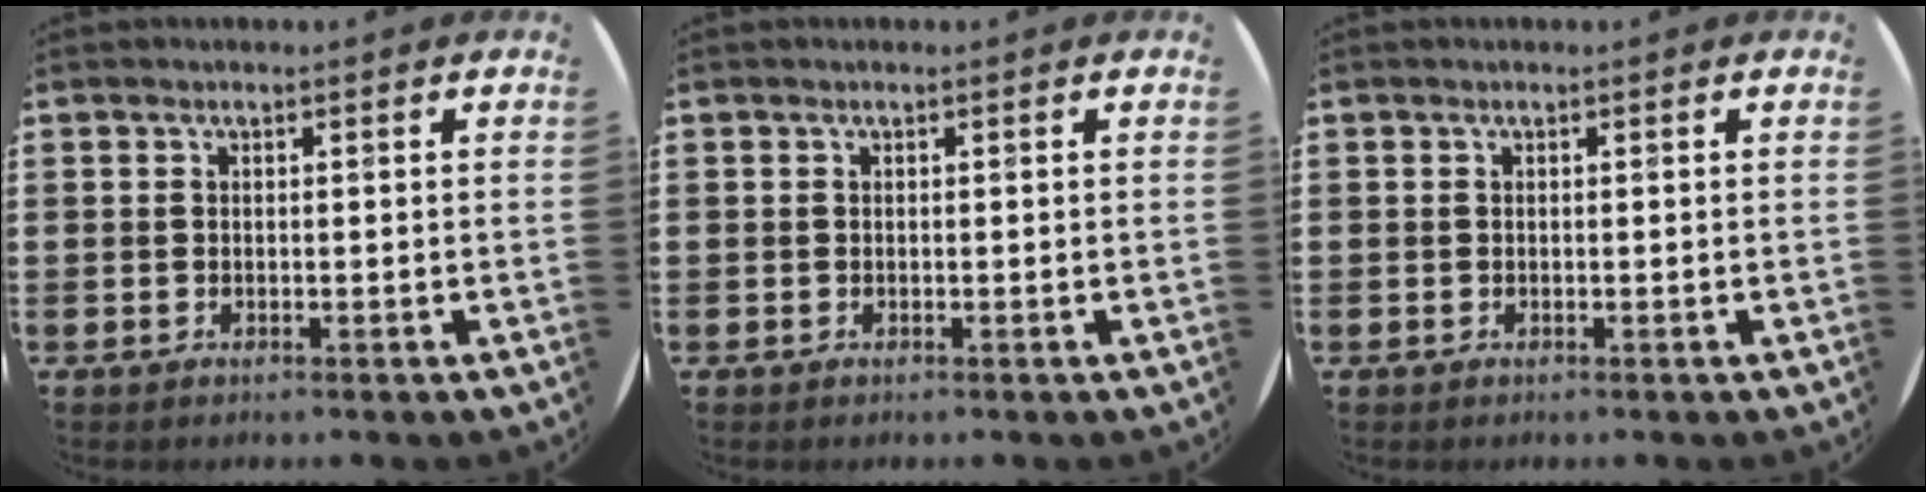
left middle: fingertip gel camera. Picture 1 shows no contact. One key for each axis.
{"total": 0.0}
{"total": 0.0}